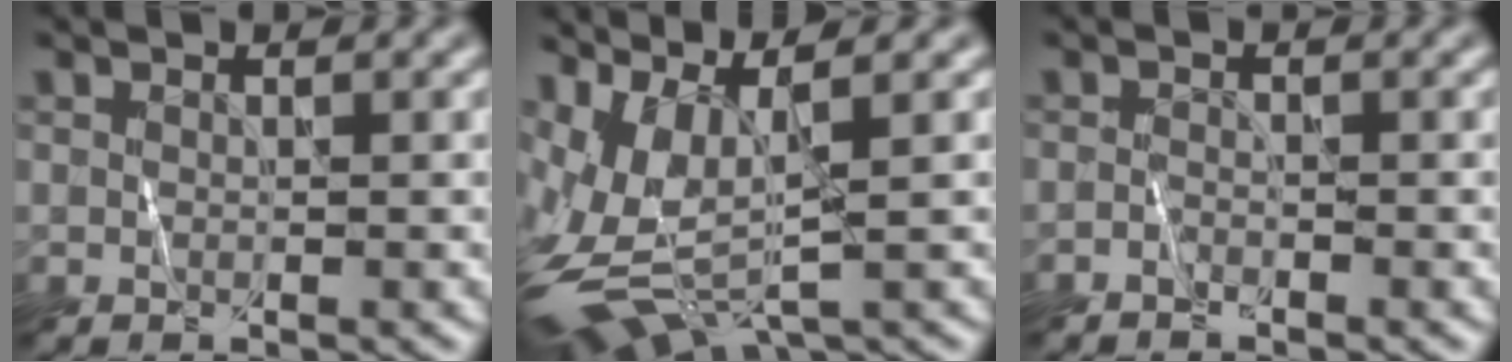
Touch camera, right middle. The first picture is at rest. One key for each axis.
{"total": 7.8, "fx": -0.1, "fy": 3.5, "fz": 6.9, "tx": -0.162, "ty": -0.010, "tz": 0.007}
{"total": 0.8, "fx": -0.7, "fy": 0.1, "fz": 0.2, "tx": -0.007, "ty": 0.003, "tz": -0.017}